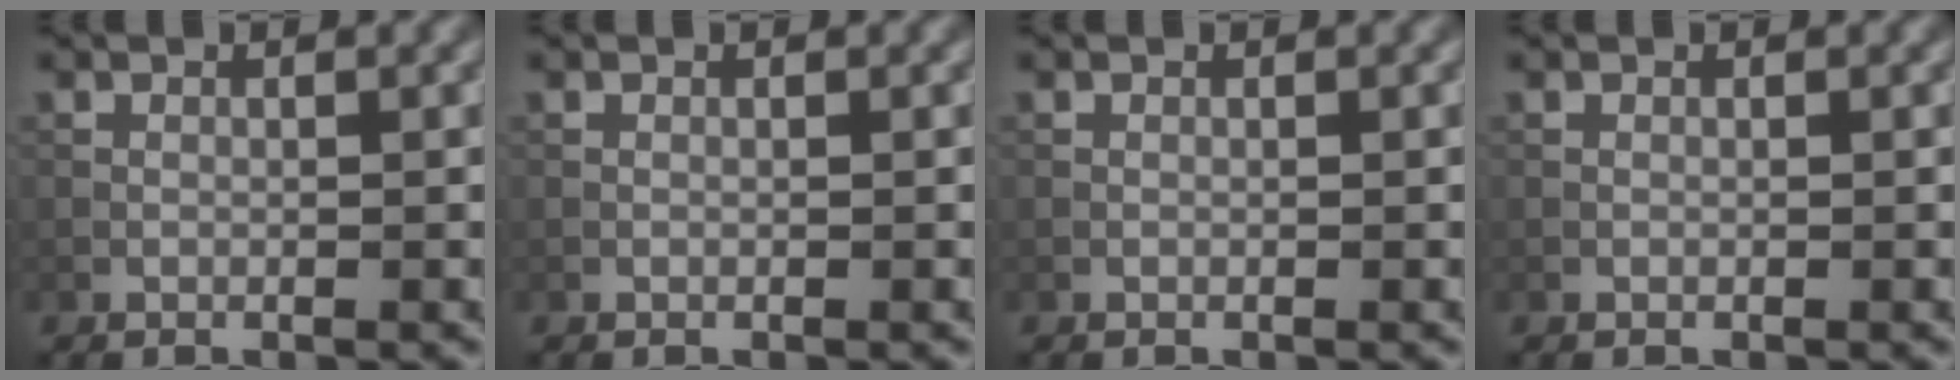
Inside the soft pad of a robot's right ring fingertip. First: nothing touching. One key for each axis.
{"total": 0.0}
{"total": 0.0}
{"total": 0.0}